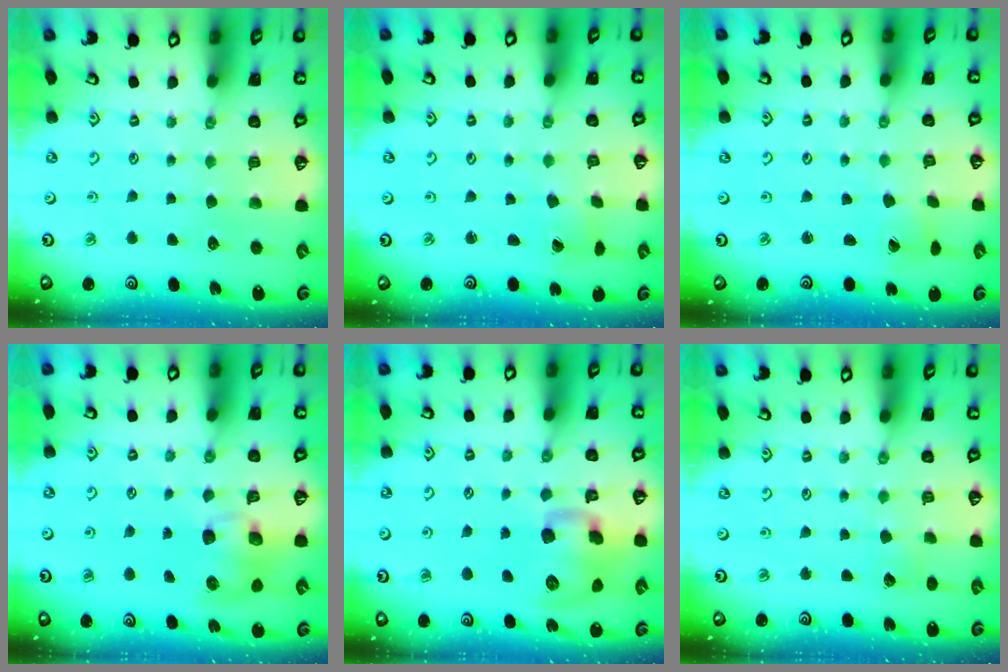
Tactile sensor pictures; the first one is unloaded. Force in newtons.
{"total": 1.2, "press": 1.2, "slide": 0.1}
{"total": 1.6, "press": 1.5, "slide": 0.3}
{"total": 8.7, "press": 8.6, "slide": 1.3}
{"total": 13.6, "press": 13.4, "slide": 2.4}
{"total": 2.0, "press": 2.0, "slide": 0.1}